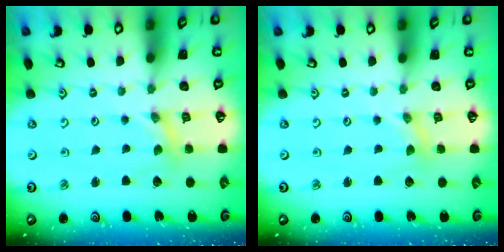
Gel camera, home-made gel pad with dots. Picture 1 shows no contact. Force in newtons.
{"total": 0.5, "press": 0.5, "slide": 0.0}